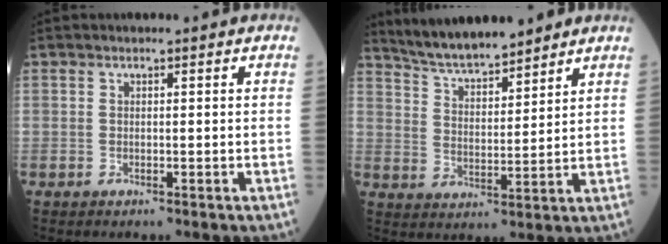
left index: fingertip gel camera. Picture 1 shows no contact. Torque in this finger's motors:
{"motor_torque": [0.17, -0.23, 0.23, 0.06]}